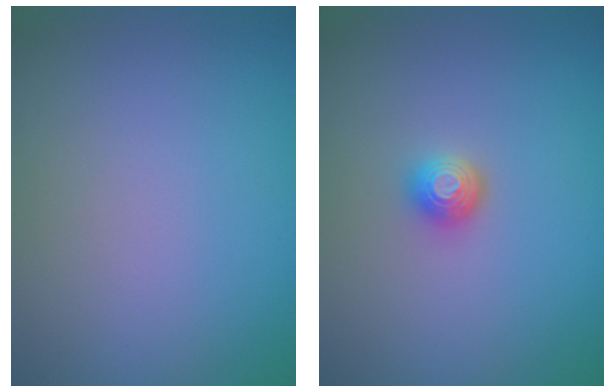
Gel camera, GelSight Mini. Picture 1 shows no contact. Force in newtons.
{"total": 1.5, "press": 1.3, "slide": 0.8}